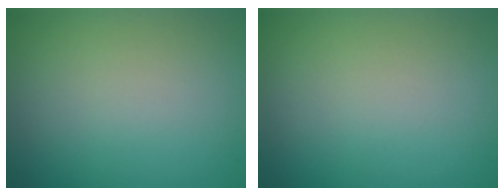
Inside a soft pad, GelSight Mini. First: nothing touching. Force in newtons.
{"total": 0.0}